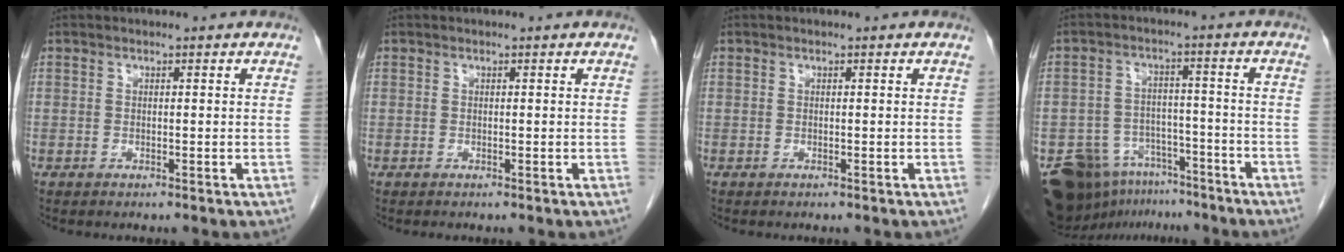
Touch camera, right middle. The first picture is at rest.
{"total": 0.0}
{"total": 0.0}
{"total": 12.7, "force": [-9.7, 7.3, 4.0], "torque": [-0.067, 0.023, -0.147]}